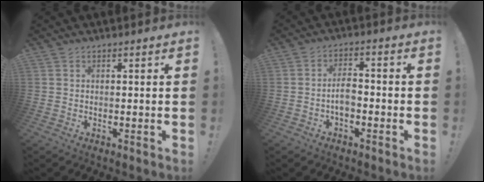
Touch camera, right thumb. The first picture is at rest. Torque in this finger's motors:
{"motor_torque": [0.97, 0.35, 0.31, -0.27, 0.00]}